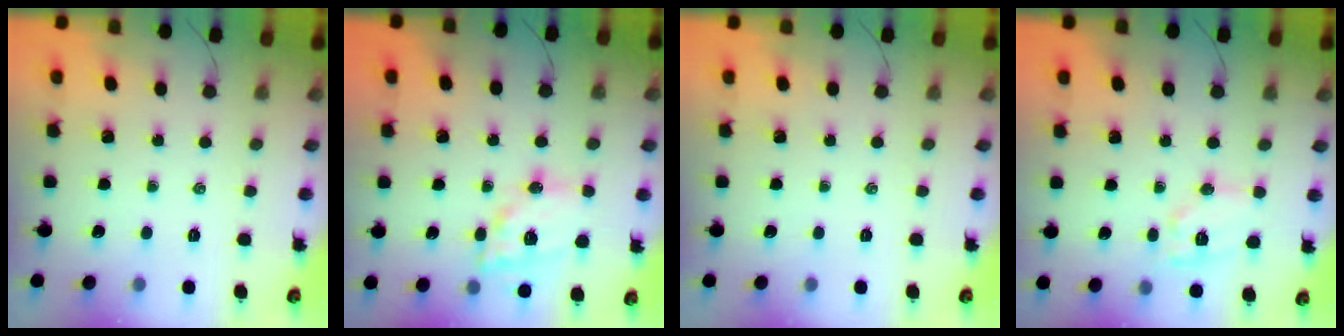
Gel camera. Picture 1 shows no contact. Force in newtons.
{"total": 16.1, "press": 15.8, "slide": 2.9}
{"total": 0.0}
{"total": 11.3, "press": 11.3, "slide": 0.8}